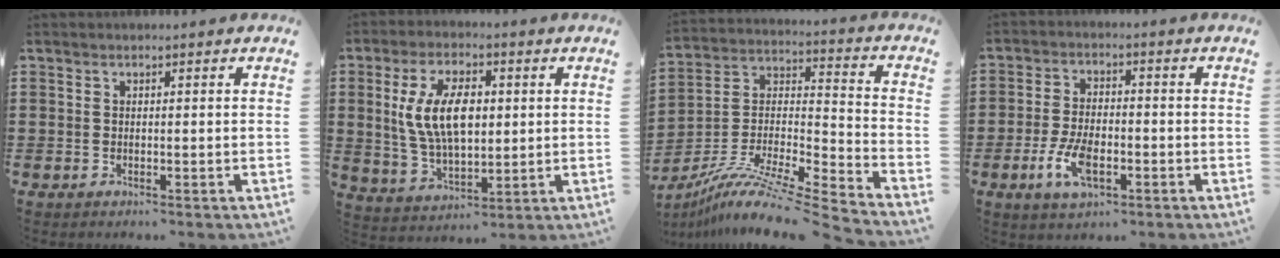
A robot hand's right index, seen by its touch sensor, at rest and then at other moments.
{"total": 10.3, "force": [1.6, 5.3, 8.7], "torque": [-0.190, 0.010, 0.025]}
{"total": 10.3, "force": [-8.5, 0.6, 5.8], "torque": [-0.101, 0.005, -0.168]}
{"total": 6.6, "force": [-2.6, 3.1, 5.3], "torque": [-0.121, -0.004, -0.051]}